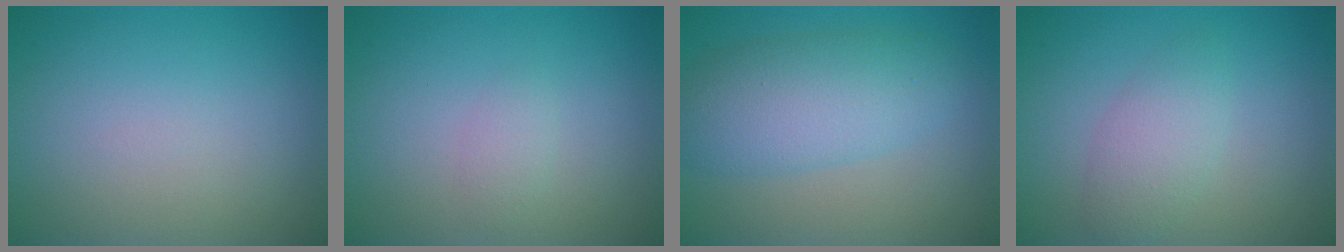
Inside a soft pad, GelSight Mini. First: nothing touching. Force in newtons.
{"total": 1.0, "press": 1.0, "slide": 0.1}
{"total": 5.9, "press": 5.9, "slide": 0.1}
{"total": 2.7, "press": 2.7, "slide": 0.1}